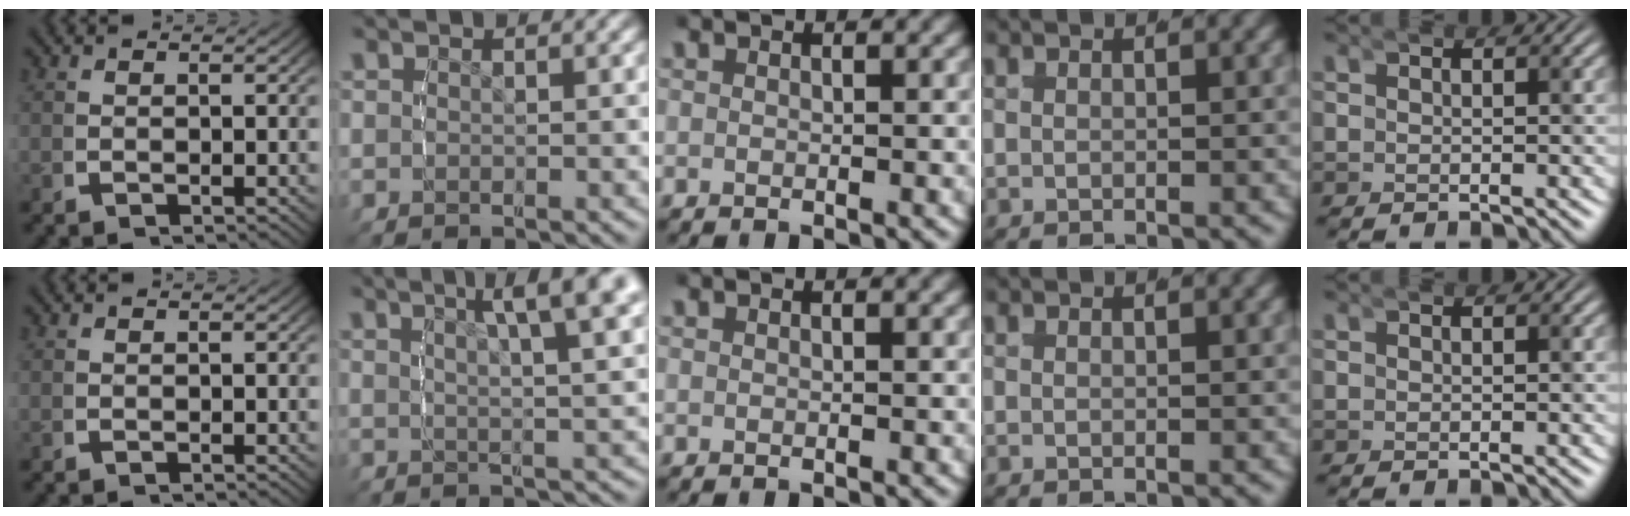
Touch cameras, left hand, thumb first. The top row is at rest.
{"index": {"total": 8.1, "force": [4.4, 2.0, 6.5], "torque": [-0.080, 0.014, 0.064]}}